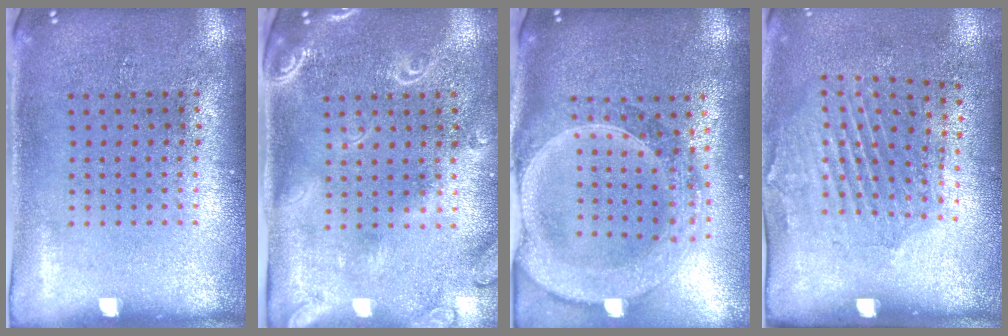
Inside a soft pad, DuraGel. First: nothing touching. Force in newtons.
{"total": 2.3, "press": 1.9, "slide": 1.2}
{"total": 2.7, "press": 2.4, "slide": 1.4}
{"total": 2.0, "press": 1.2, "slide": 1.6}